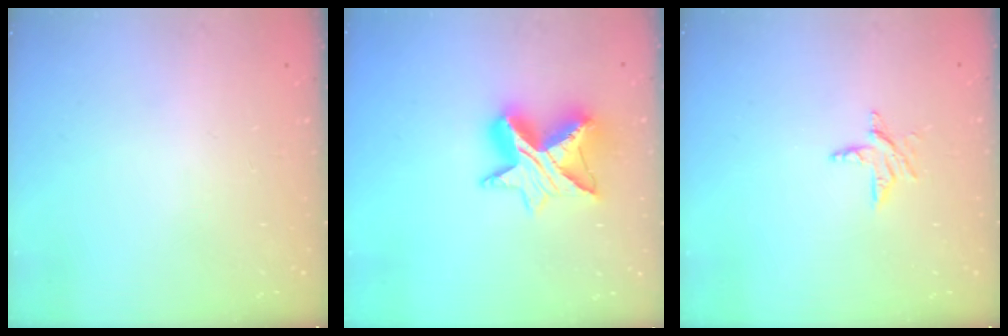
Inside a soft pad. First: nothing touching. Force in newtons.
{"total": 11.4, "press": 11.3, "slide": 1.0}
{"total": 6.1, "press": 6.0, "slide": 0.6}